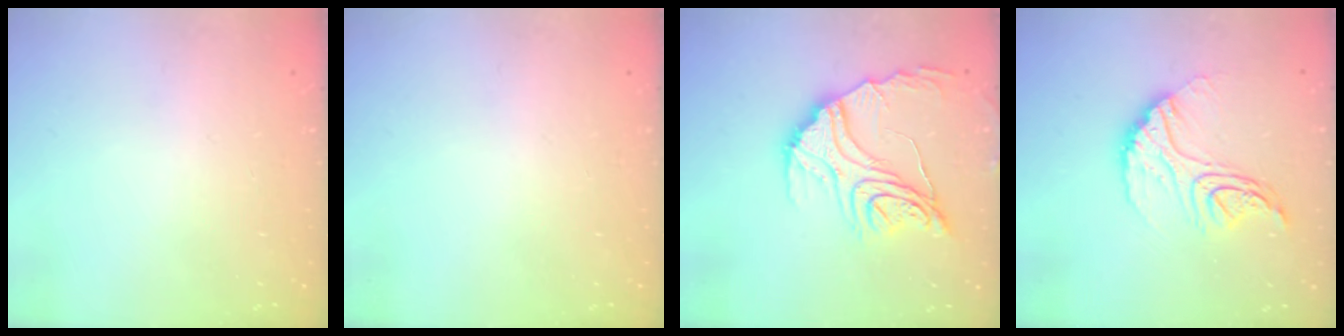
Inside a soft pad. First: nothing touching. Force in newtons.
{"total": 0.0}
{"total": 18.3, "press": 18.3, "slide": 1.8}
{"total": 14.5, "press": 14.5, "slide": 1.0}